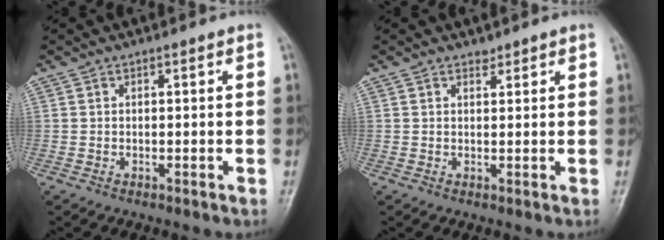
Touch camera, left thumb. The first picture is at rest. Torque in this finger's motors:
{"motor_torque": [0.33, -0.25, 0.24, 0.10, 0.01]}